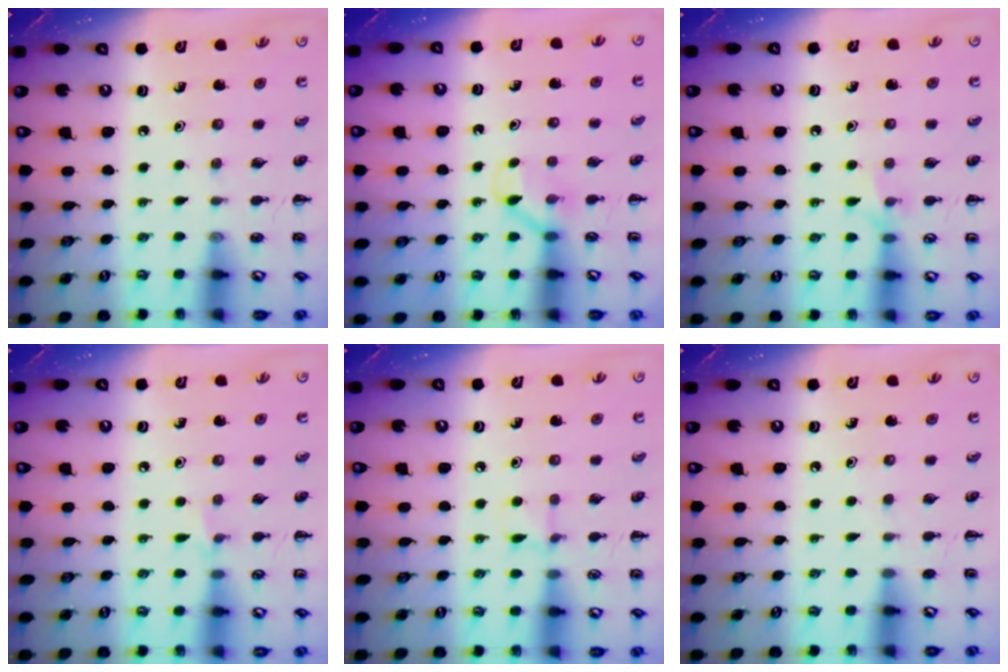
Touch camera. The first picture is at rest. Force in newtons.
{"total": 4.5, "press": 4.2, "slide": 1.5}
{"total": 5.1, "press": 5.0, "slide": 1.0}
{"total": 4.8, "press": 4.5, "slide": 1.6}
{"total": 5.4, "press": 5.1, "slide": 1.9}
{"total": 1.9, "press": 1.9, "slide": 0.4}